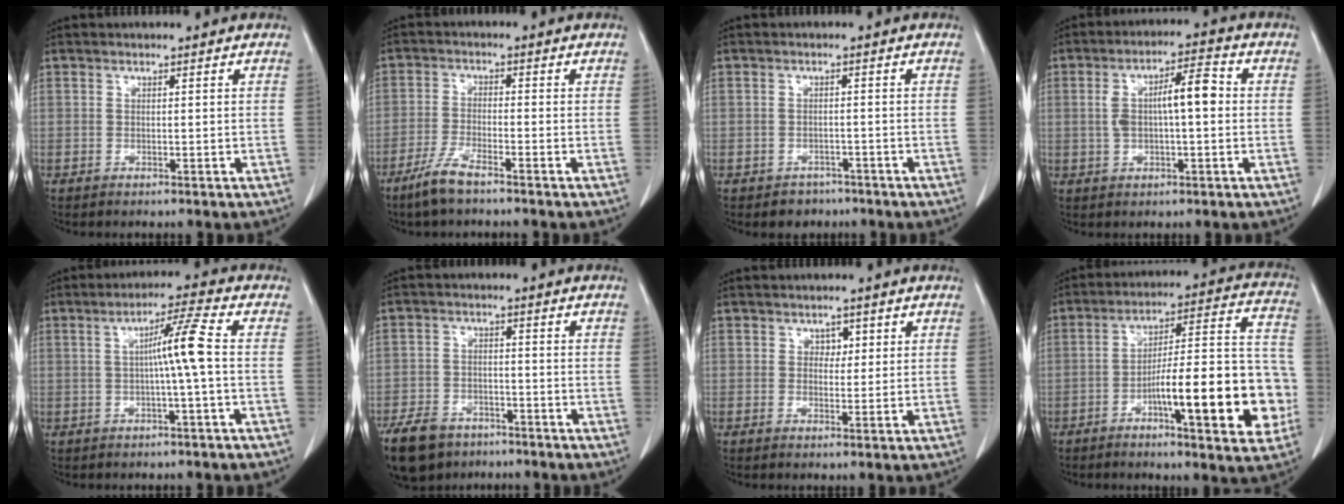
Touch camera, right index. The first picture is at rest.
{"total": 4.8, "force": [-3.7, 0.6, 3.0], "torque": [-0.069, -0.007, -0.074]}
{"total": 2.8, "force": [-1.8, 2.1, 0.1], "torque": [-0.005, 0.011, -0.024]}
{"total": 7.9, "force": [0.6, 2.2, 7.6], "torque": [-0.144, 0.027, 0.010]}
{"total": 6.2, "force": [0.0, -1.0, 6.1], "torque": [-0.105, 0.012, 0.001]}
{"total": 9.0, "force": [-6.5, 5.5, 3.2], "torque": [-0.069, -0.001, -0.107]}
{"total": 2.1, "force": [0.8, 1.6, 1.1], "torque": [-0.011, 0.000, 0.011]}
{"total": 19.7, "force": [-6.0, 3.7, 18.3], "torque": [-0.227, 0.029, -0.081]}